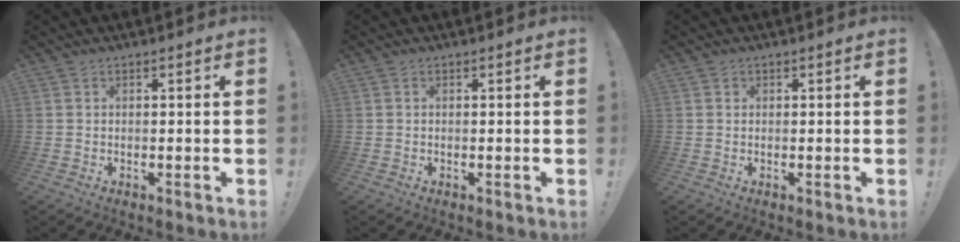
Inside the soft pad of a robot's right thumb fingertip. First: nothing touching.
{"total": 0.0}
{"total": 0.8, "force": [0.8, -0.1, -0.1], "torque": [0.003, -0.002, 0.015]}